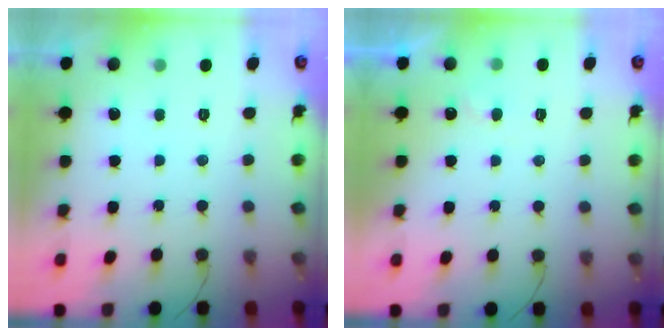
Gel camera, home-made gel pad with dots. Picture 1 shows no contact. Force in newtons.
{"total": 3.7, "press": 3.7, "slide": 0.3}